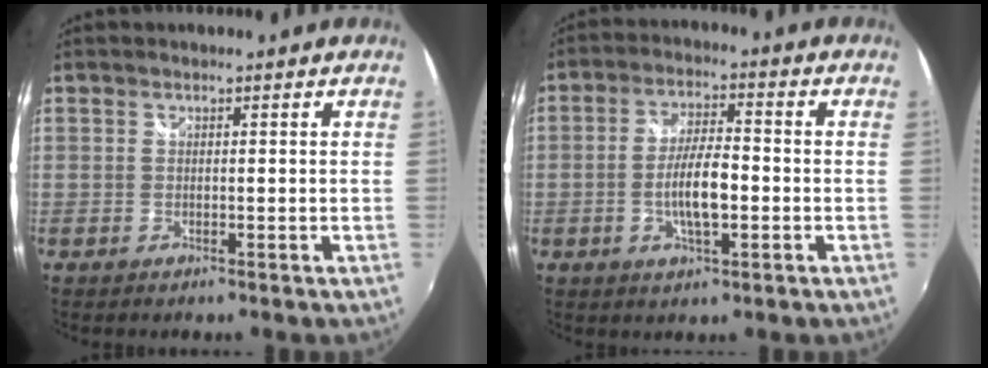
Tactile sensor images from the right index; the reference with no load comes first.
{"total": 8.0, "force": [-1.9, 2.4, 7.4], "torque": [-0.142, 0.001, -0.033]}